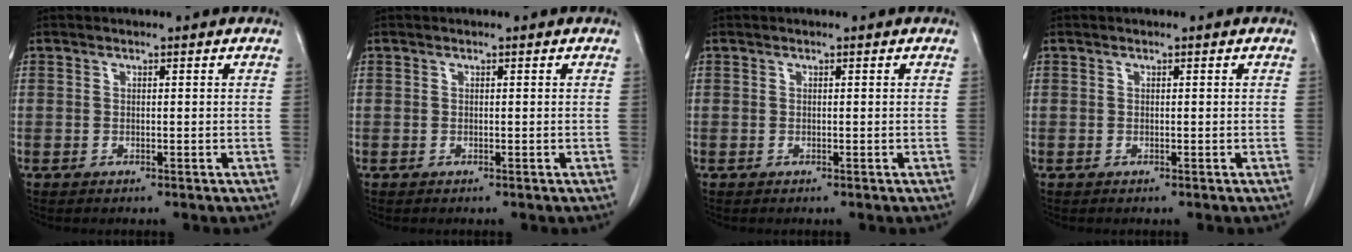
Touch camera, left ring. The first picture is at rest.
{"total": 0.0}
{"total": 0.0}
{"total": 0.0}